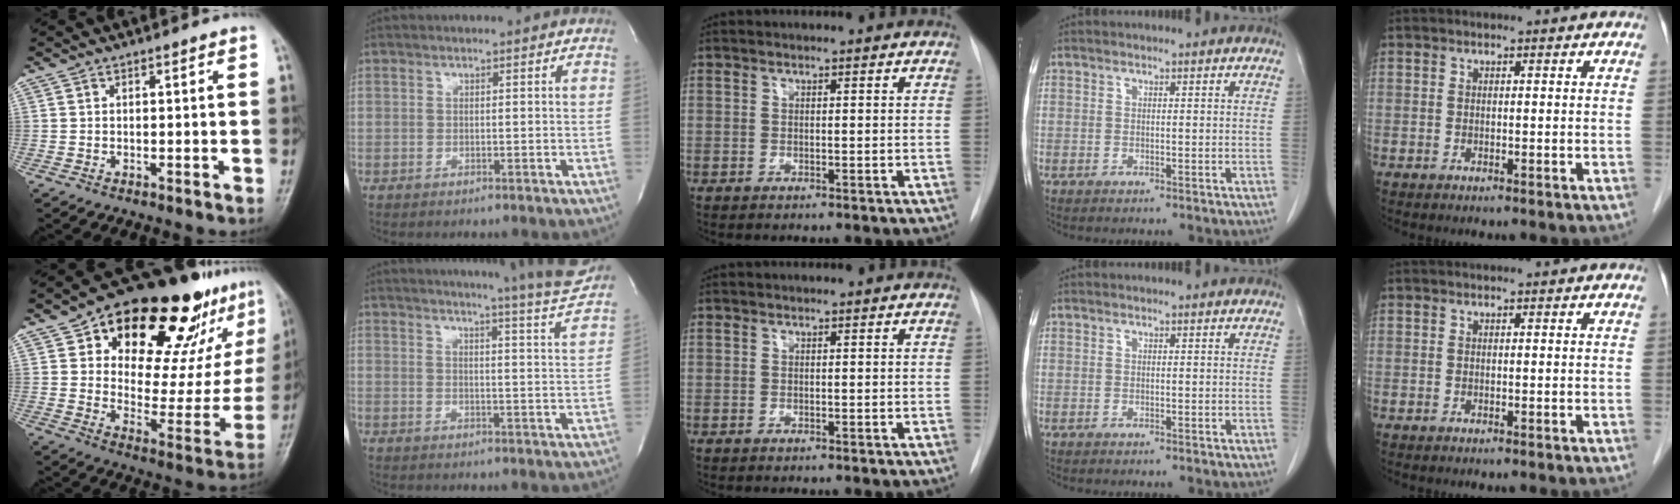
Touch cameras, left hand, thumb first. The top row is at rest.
{"thumb": {"total": 29.7, "force": [16.9, 13.9, 20.0], "torque": [-0.234, -0.033, 0.253]}, "index": {"total": 17.5, "force": [16.3, -1.6, 6.2], "torque": [-0.100, -0.072, 0.197]}}